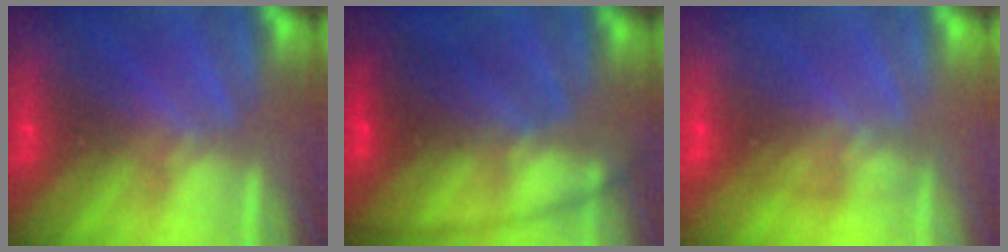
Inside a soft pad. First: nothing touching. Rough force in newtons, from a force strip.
{"total": 5.8}
{"total": 1.7}